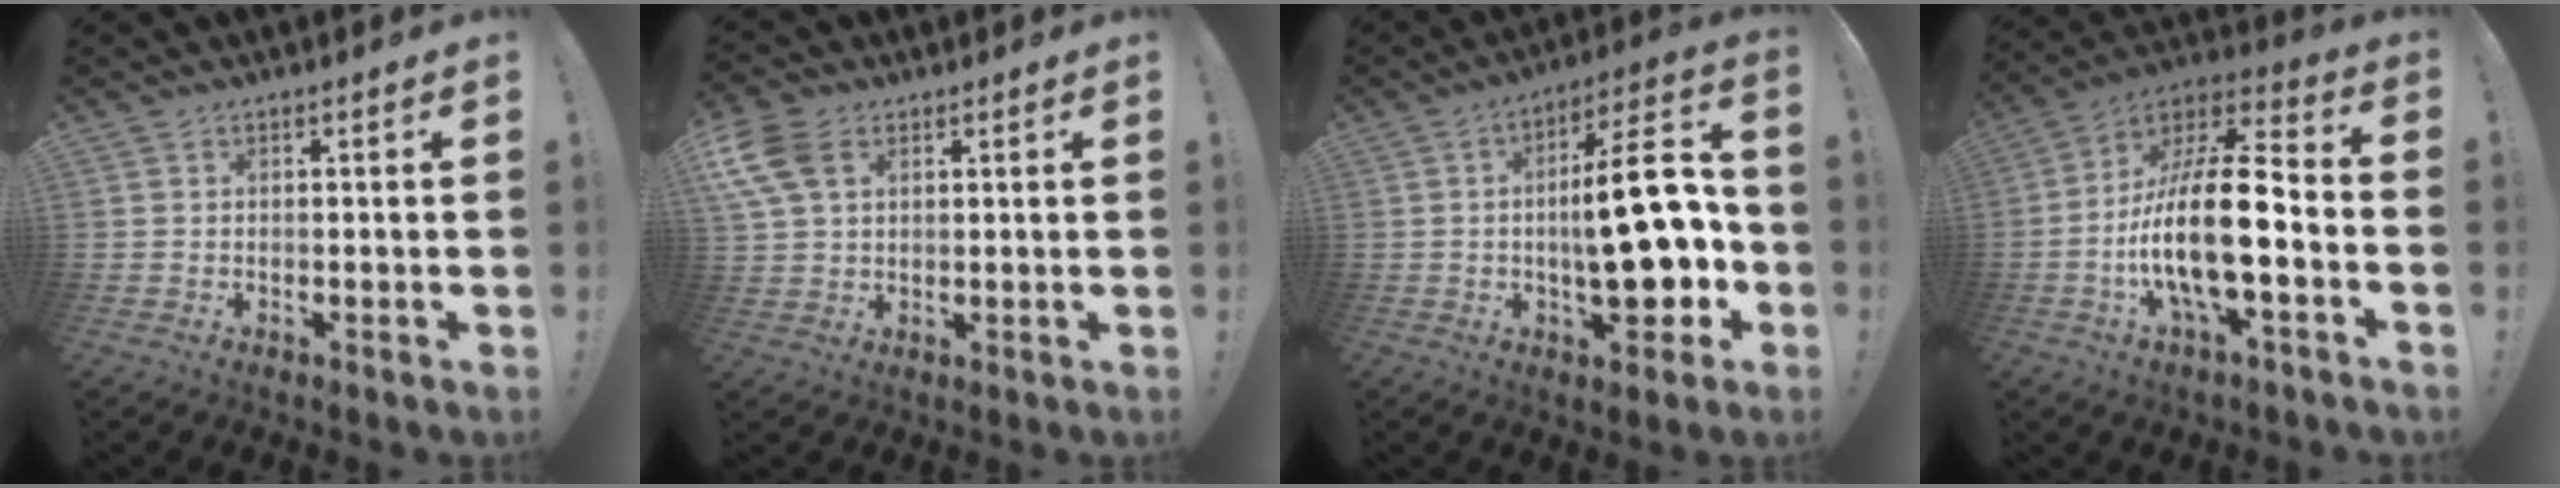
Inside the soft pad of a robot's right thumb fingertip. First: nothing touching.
{"total": 10.3, "force": [3.8, 6.7, 6.8], "torque": [-0.140, -0.011, 0.072]}
{"total": 20.8, "force": [-2.3, 7.2, 19.3], "torque": [-0.275, 0.010, -0.035]}
{"total": 21.4, "force": [-4.7, 6.7, 19.8], "torque": [-0.374, 0.018, -0.081]}